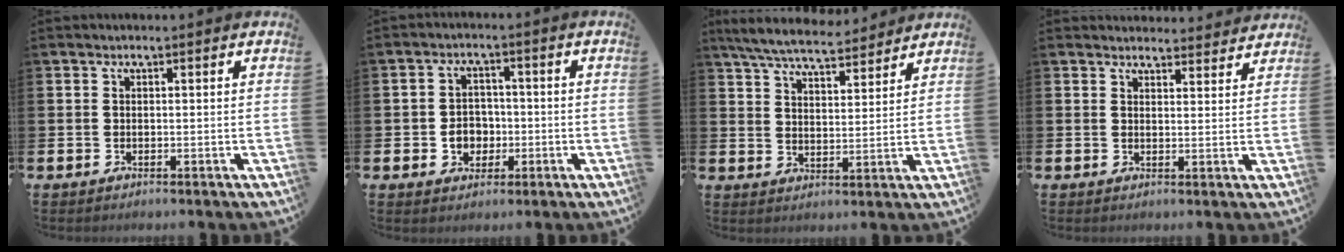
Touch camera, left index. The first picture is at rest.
{"total": 3.9, "force": [-0.8, 3.5, 1.7], "torque": [-0.020, 0.000, -0.024]}
{"total": 7.1, "force": [6.7, 1.1, 2.0], "torque": [-0.057, -0.033, 0.120]}
{"total": 3.2, "force": [3.1, 0.7, -0.2], "torque": [0.008, -0.021, 0.054]}